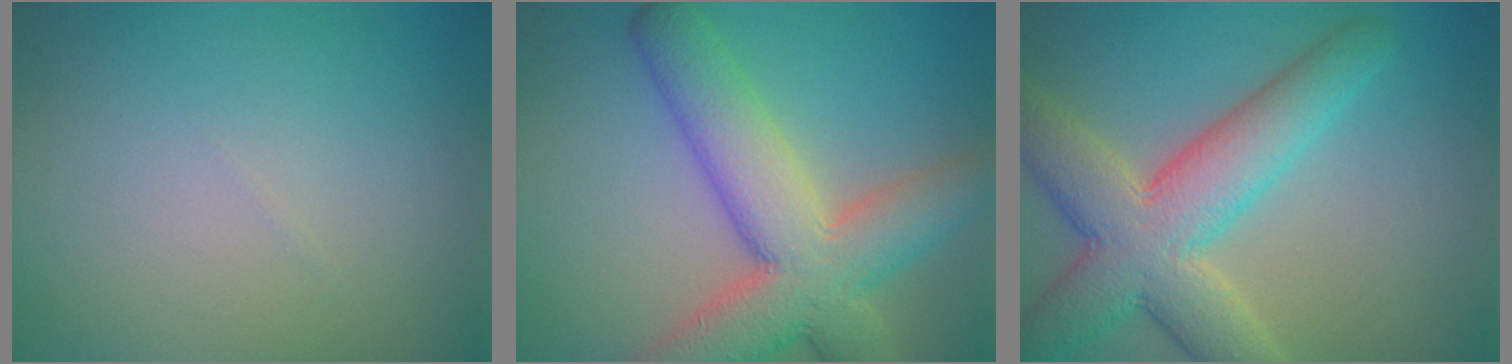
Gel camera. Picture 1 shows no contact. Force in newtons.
{"total": 9.0, "press": 9.0, "slide": 0.6}
{"total": 8.1, "press": 8.1, "slide": 0.5}